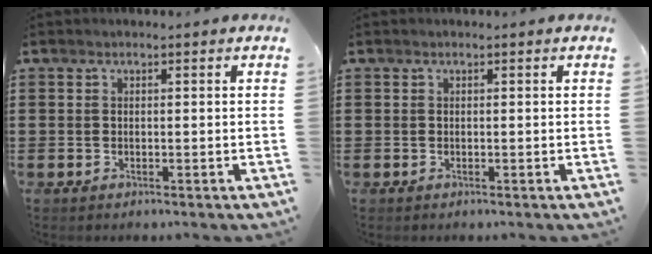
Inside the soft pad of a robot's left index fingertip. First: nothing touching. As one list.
[{"total": 0.0}]